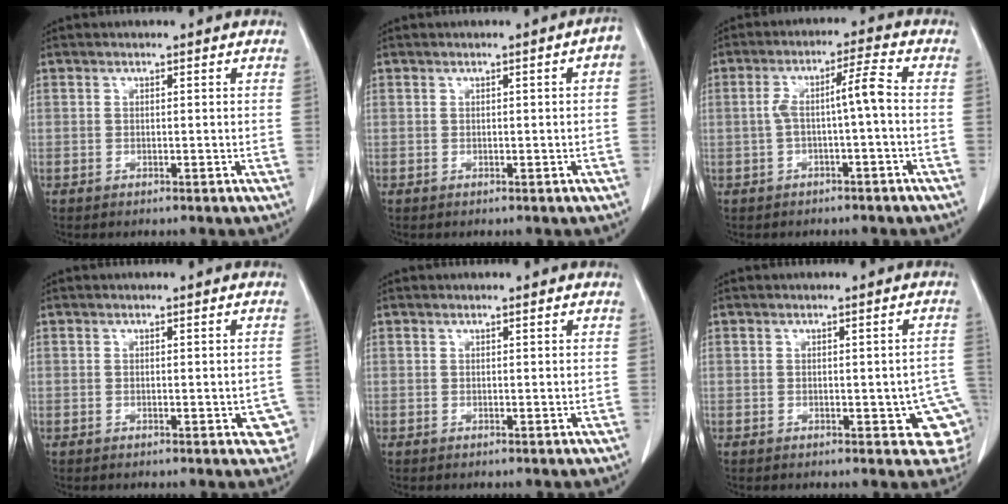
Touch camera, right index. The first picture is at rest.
{"total": 1.8, "force": [0.0, 0.3, 1.7], "torque": [-0.015, 0.005, -0.001]}
{"total": 5.4, "force": [-0.8, 0.0, 5.3], "torque": [-0.100, 0.028, -0.009]}
{"total": 3.5, "force": [-1.1, 1.4, 3.1], "torque": [-0.016, 0.005, -0.011]}
{"total": 0.0}
{"total": 7.2, "force": [-1.4, 3.0, 6.4], "torque": [-0.056, 0.009, -0.012]}